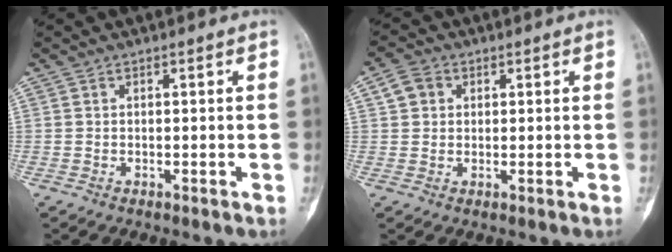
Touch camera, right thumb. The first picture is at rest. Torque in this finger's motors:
{"motor_torque": [-0.64, 0.70, 0.18, -0.16, 0.06]}